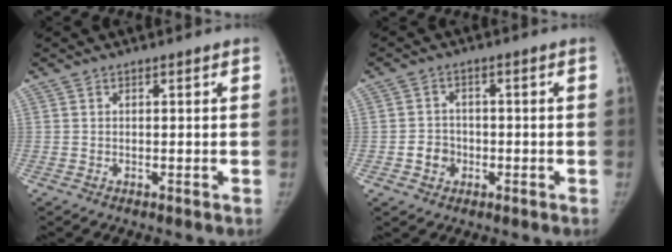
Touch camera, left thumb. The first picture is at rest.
{"total": 3.8, "force": [-1.1, 3.4, 1.2], "torque": [0.000, 0.010, -0.019]}